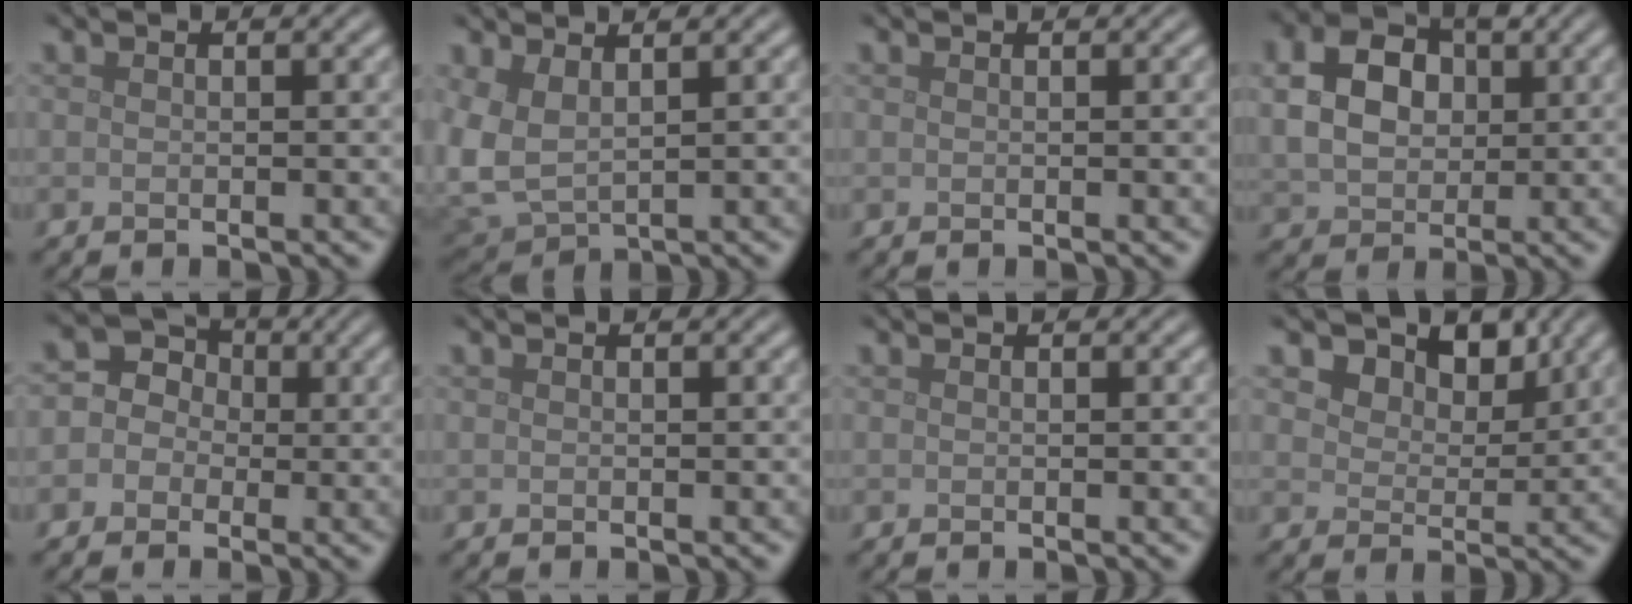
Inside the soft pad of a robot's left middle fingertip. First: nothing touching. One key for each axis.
{"total": 4.7, "fx": 1.5, "fy": 2.9, "fz": 3.4, "tx": -0.097, "ty": -0.008, "tz": 0.036}
{"total": 0.8, "fx": 0.2, "fy": 0.2, "fz": 0.7, "tx": -0.007, "ty": 0.005, "tz": 0.002}
{"total": 5.5, "fx": 1.2, "fy": 4.1, "fz": 3.5, "tx": -0.078, "ty": 0.008, "tz": 0.016}
{"total": 4.2, "fx": 0.3, "fy": 3.9, "fz": 1.5, "tx": -0.003, "ty": 0.022, "tz": -0.031}
{"total": 0.0}
{"total": 0.0}
{"total": 6.8, "fx": 4.8, "fy": 3.8, "fz": 3.2, "tx": -0.063, "ty": -0.010, "tz": 0.079}